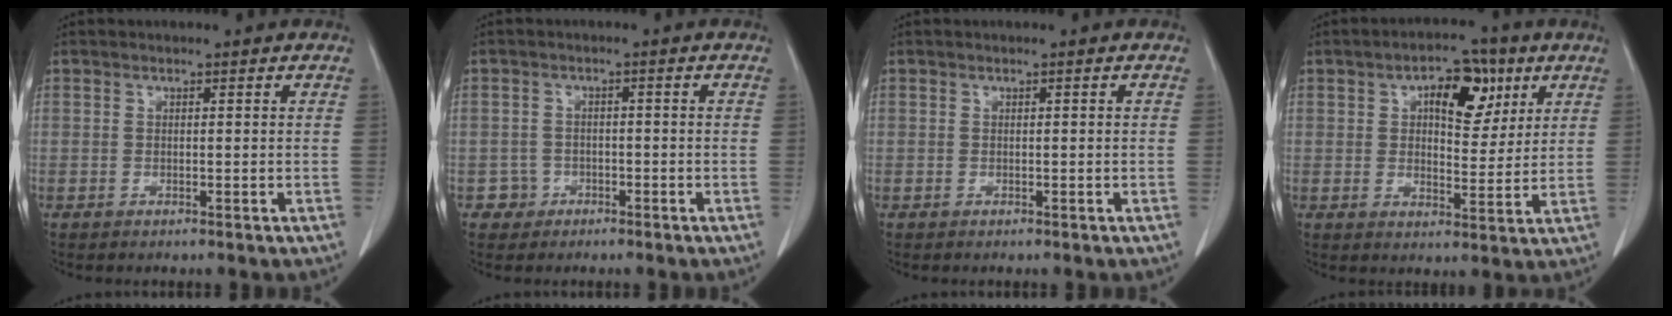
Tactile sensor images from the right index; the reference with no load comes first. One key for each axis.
{"total": 2.6, "fx": -1.3, "fy": 2.3, "fz": -0.4, "tx": 0.014, "ty": 0.013, "tz": -0.027}
{"total": 0.0}
{"total": 9.3, "fx": 4.0, "fy": 4.4, "fz": 7.2, "tx": -0.101, "ty": 0.018, "tz": 0.059}